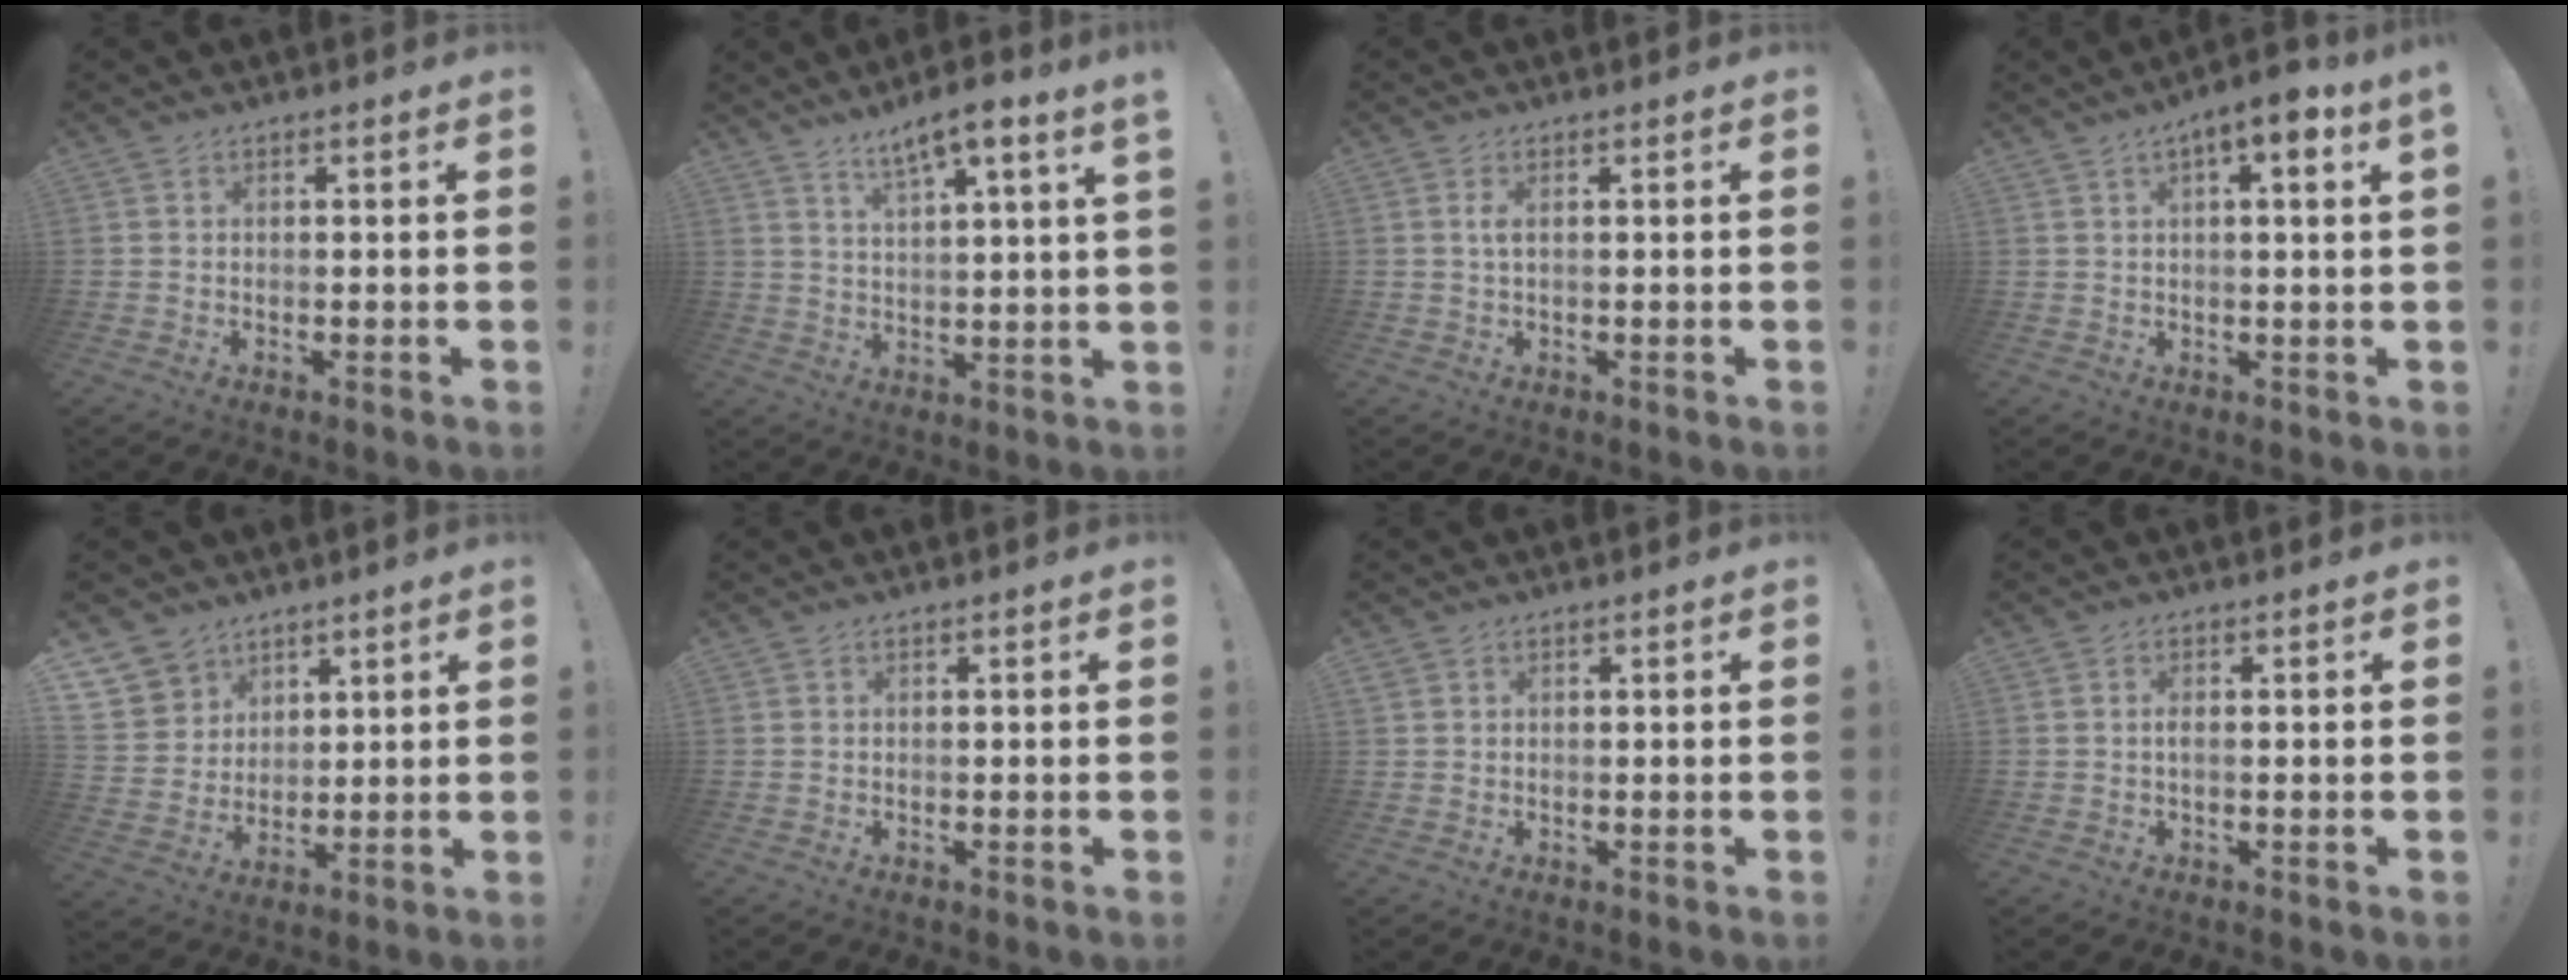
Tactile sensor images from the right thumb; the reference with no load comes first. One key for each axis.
{"total": 7.3, "fx": 5.3, "fy": -0.3, "fz": 5.0, "tx": -0.080, "ty": -0.030, "tz": 0.085}
{"total": 1.6, "fx": 0.2, "fy": 0.2, "fz": 1.5, "tx": -0.031, "ty": 0.002, "tz": 0.003}
{"total": 6.2, "fx": 2.5, "fy": 0.6, "fz": 5.6, "tx": -0.078, "ty": -0.012, "tz": 0.036}
{"total": 7.8, "fx": 5.3, "fy": 5.7, "fz": 0.2, "tx": -0.004, "ty": -0.053, "tz": 0.106}
{"total": 0.0}
{"total": 0.8, "fx": 0.5, "fy": 0.6, "fz": 0.2, "tx": 0.004, "ty": -0.002, "tz": 0.008}
{"total": 1.3, "fx": -0.1, "fy": 0.3, "fz": 1.2, "tx": -0.024, "ty": 0.001, "tz": -0.003}